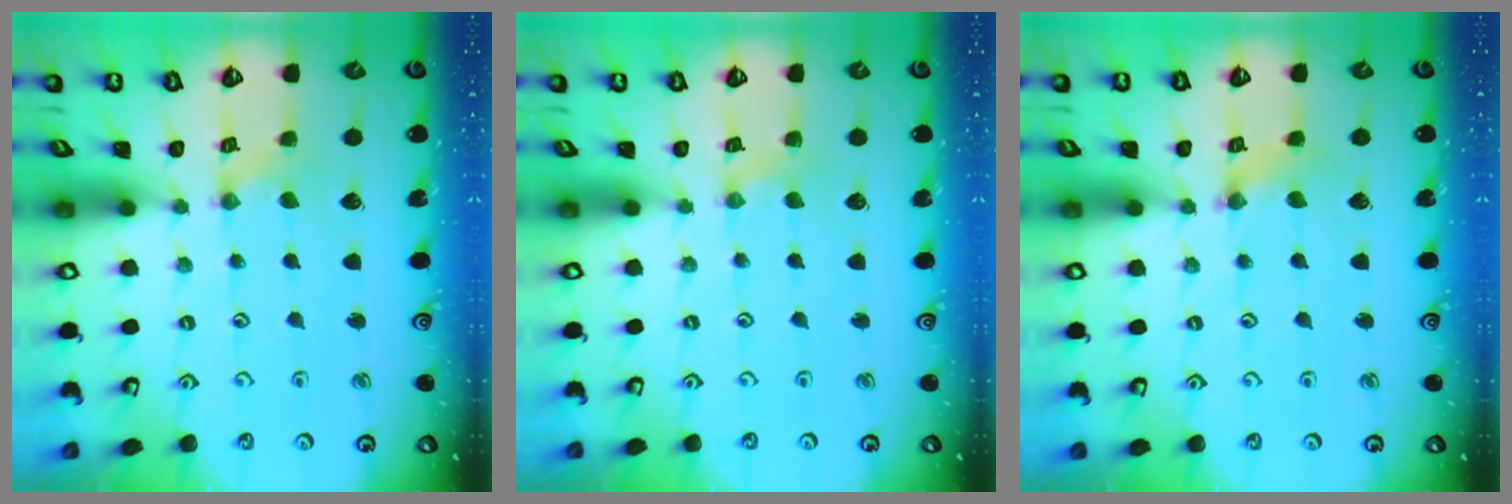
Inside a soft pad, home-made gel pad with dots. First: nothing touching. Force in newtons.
{"total": 1.3, "press": 1.3, "slide": 0.3}
{"total": 1.3, "press": 1.3, "slide": 0.3}